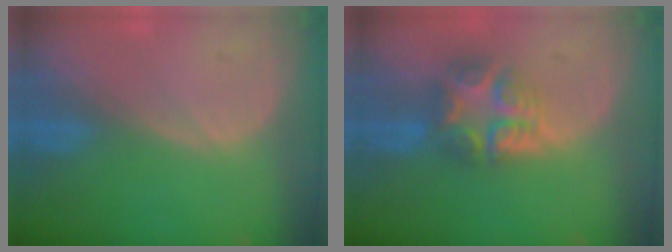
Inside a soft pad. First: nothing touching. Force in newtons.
{"total": 7.7, "press": 6.7, "slide": 3.7}